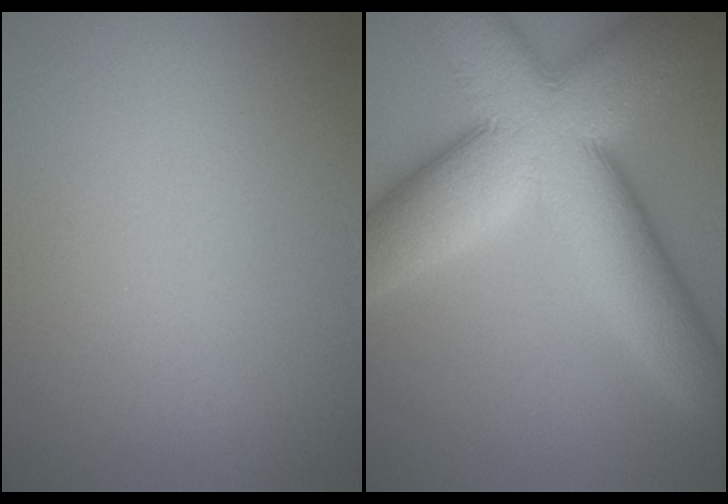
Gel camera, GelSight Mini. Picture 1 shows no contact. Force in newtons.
{"total": 14.5, "press": 14.5, "slide": 0.6}